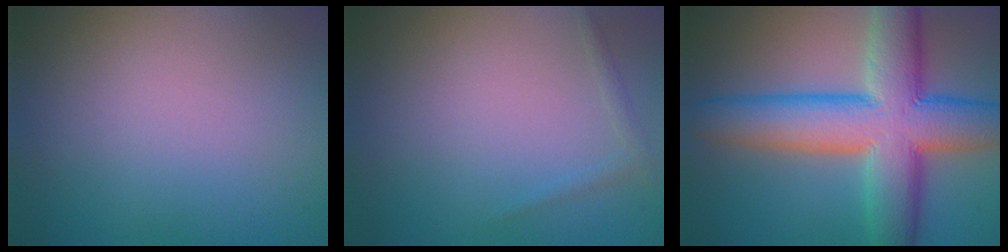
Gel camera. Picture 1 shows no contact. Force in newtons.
{"total": 0.8, "press": 0.8, "slide": 0.1}
{"total": 11.5, "press": 11.5, "slide": 0.3}